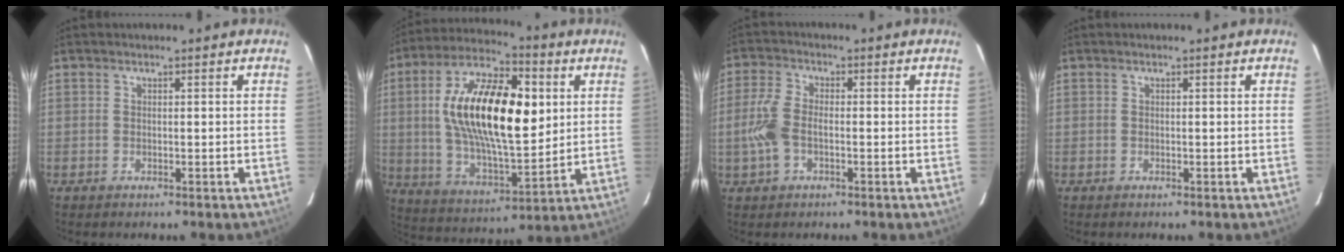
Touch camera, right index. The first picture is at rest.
{"total": 23.4, "force": [4.5, 10.2, 20.6], "torque": [-0.379, 0.023, 0.083]}
{"total": 6.5, "force": [-1.5, 3.5, 5.2], "torque": [-0.123, 0.006, -0.028]}
{"total": 0.0}